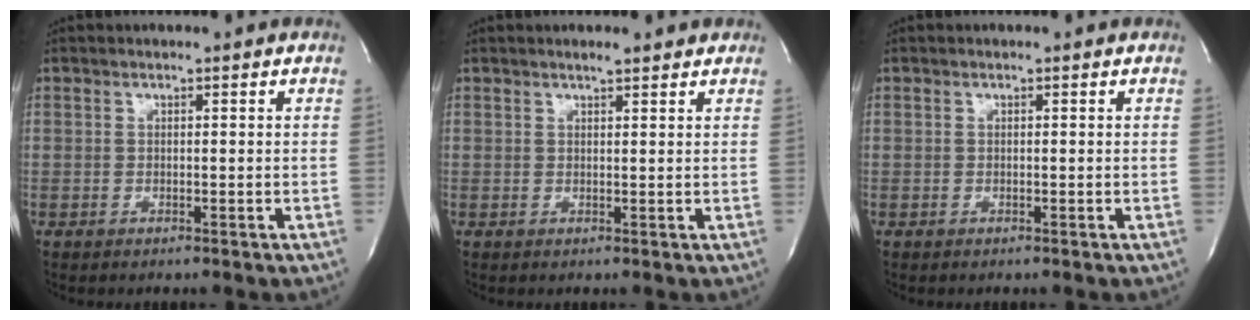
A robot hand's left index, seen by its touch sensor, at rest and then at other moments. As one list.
[{"total": 2.4, "force": [2.1, 0.4, 1.2], "torque": [-0.020, 0.010, 0.027]}, {"total": 0.0}]